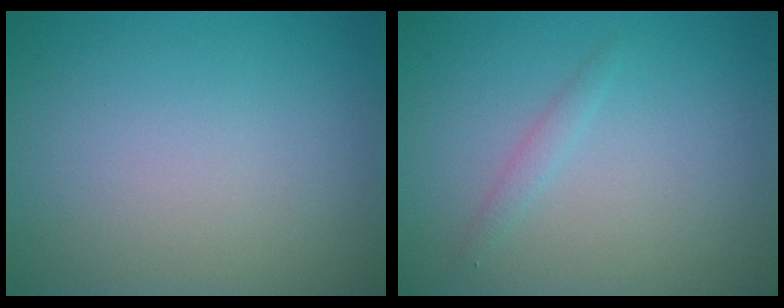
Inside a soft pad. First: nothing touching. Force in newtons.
{"total": 0.9, "press": 0.9, "slide": 0.1}